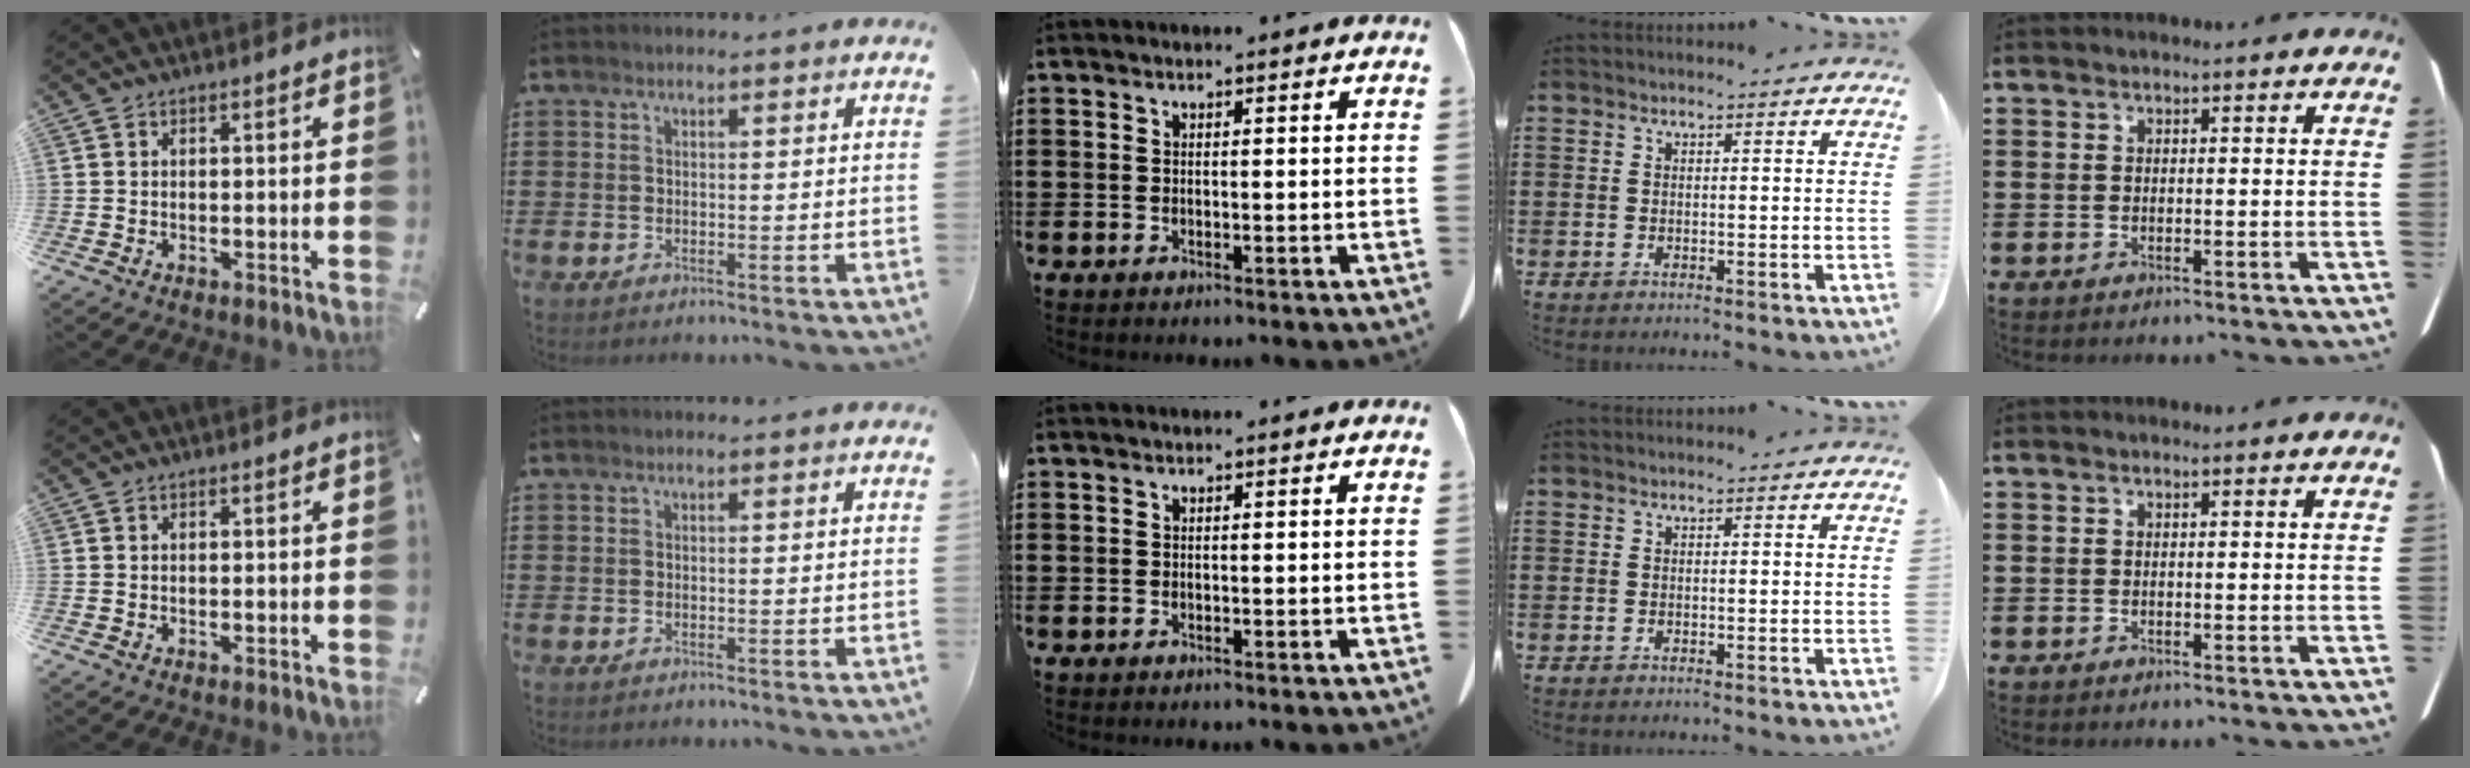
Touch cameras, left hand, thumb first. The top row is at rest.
{}